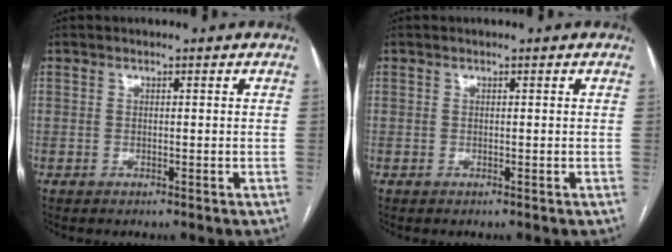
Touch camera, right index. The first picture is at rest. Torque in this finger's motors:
{"motor_torque": [0.03, 0.09, -0.03, 0.00]}